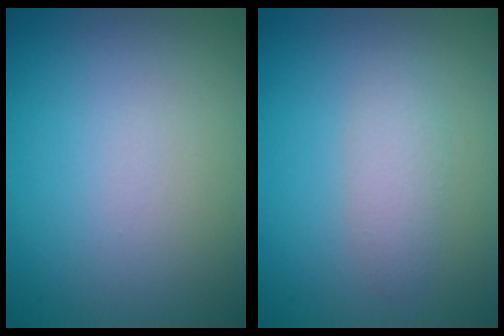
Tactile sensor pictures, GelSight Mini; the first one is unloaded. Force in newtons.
{"total": 1.9, "press": 1.9, "slide": 0.1}